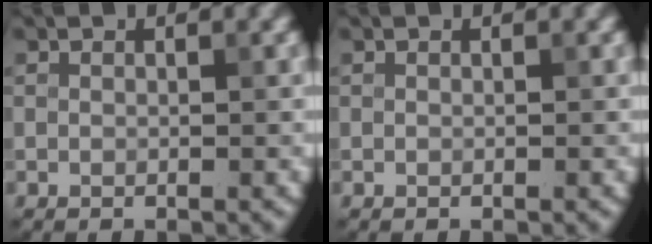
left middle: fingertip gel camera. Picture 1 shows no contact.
{"total": 0.0}